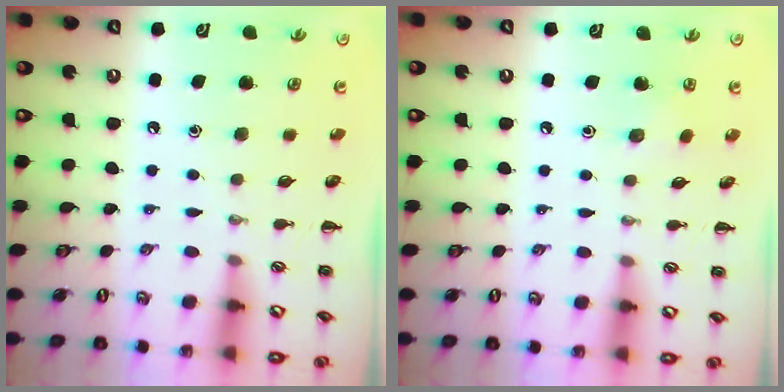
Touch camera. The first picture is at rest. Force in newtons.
{"total": 3.0, "press": 2.9, "slide": 0.9}